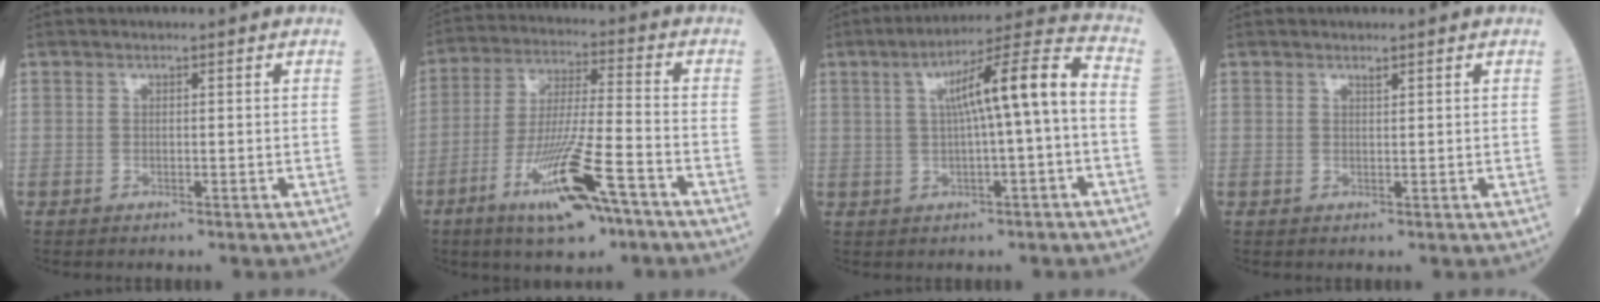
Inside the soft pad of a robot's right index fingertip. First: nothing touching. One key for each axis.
{"total": 13.8, "fx": -7.3, "fy": 1.8, "fz": 11.6, "tx": -0.222, "ty": -0.019, "tz": -0.128}
{"total": 11.3, "fx": 0.7, "fy": 0.4, "fz": 11.3, "tx": -0.176, "ty": 0.031, "tz": 0.008}
{"total": 0.6, "fx": 0.5, "fy": 0.0, "fz": 0.3, "tx": -0.009, "ty": -0.004, "tz": 0.009}